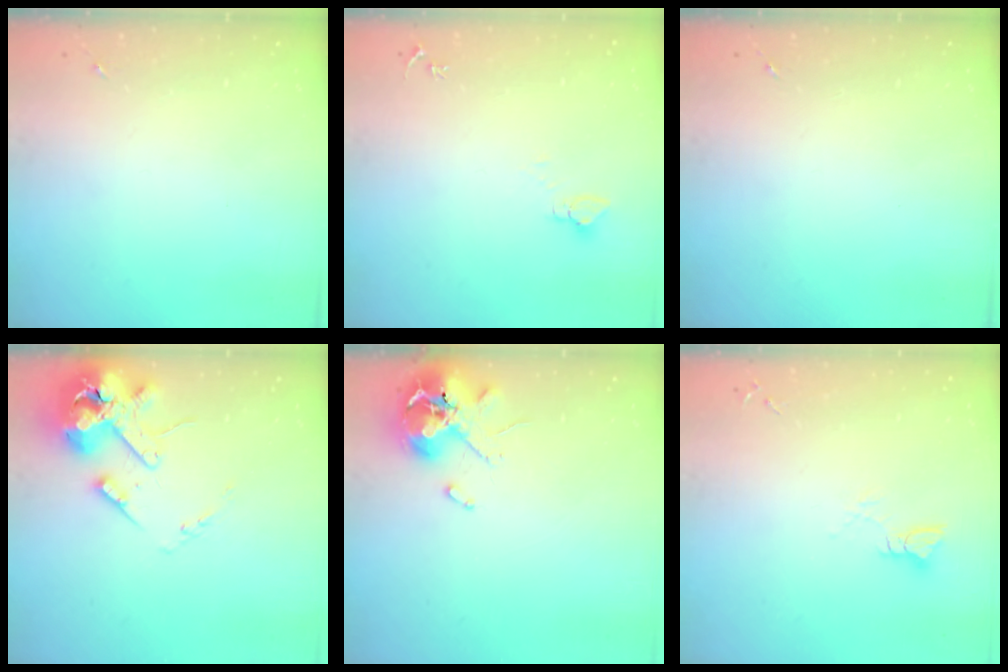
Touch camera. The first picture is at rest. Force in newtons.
{"total": 2.7, "press": 2.7, "slide": 0.1}
{"total": 0.0}
{"total": 15.9, "press": 15.7, "slide": 2.5}
{"total": 10.7, "press": 10.6, "slide": 1.4}
{"total": 3.9, "press": 3.9, "slide": 0.3}